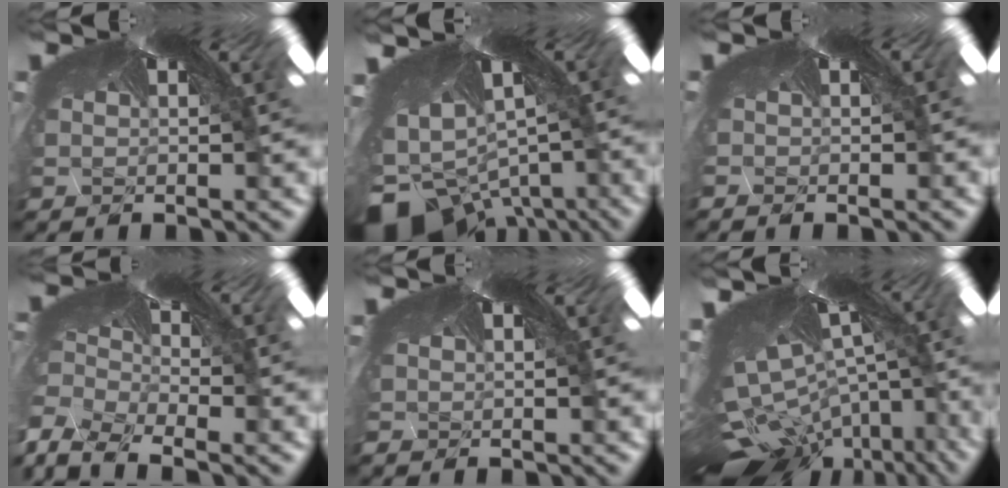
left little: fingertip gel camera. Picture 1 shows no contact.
{"total": 8.8, "force": [-8.5, 2.1, 0.2], "torque": [-0.044, -0.118, -0.096]}
{"total": 1.1, "force": [-0.5, -0.7, -0.7], "torque": [0.011, 0.000, -0.006]}
{"total": 12.1, "force": [-11.9, 0.2, 2.1], "torque": [-0.040, -0.055, -0.176]}
{"total": 0.0}
{"total": 9.4, "force": [-9.4, 0.2, -0.3], "torque": [-0.026, -0.094, -0.114]}